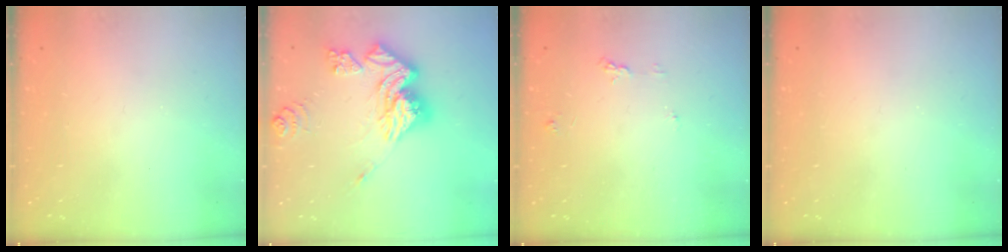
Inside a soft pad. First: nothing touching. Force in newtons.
{"total": 18.6, "press": 18.5, "slide": 1.8}
{"total": 4.3, "press": 4.3, "slide": 0.4}
{"total": 0.0}